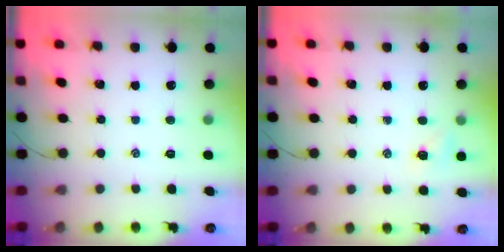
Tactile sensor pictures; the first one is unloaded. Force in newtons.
{"total": 4.0, "press": 3.8, "slide": 1.1}